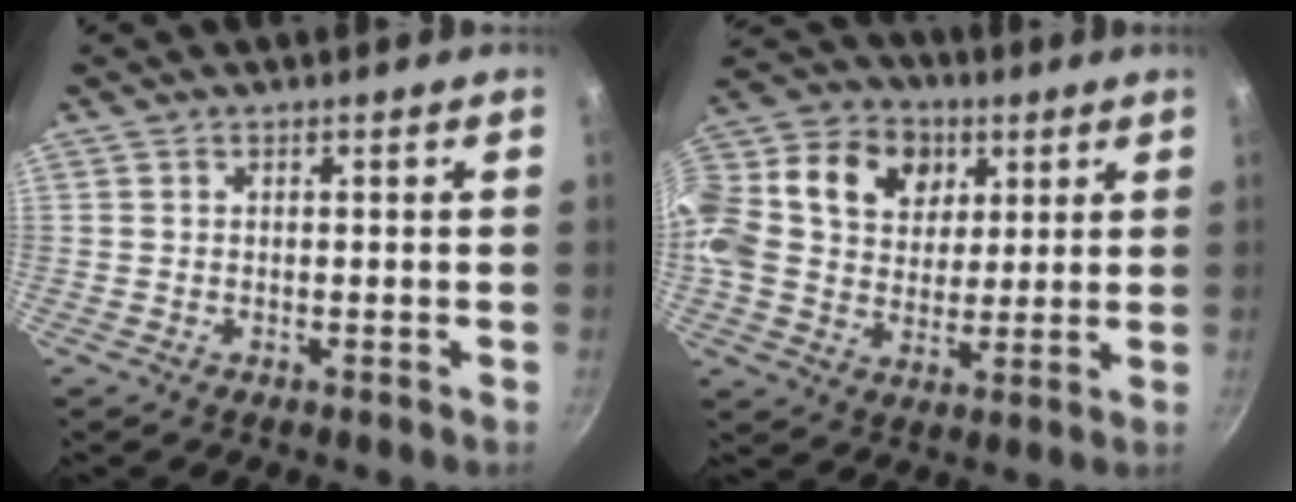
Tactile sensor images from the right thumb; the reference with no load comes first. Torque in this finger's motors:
{"motor_torque": [2.31, 2.70, 0.63, -0.36, 0.24]}